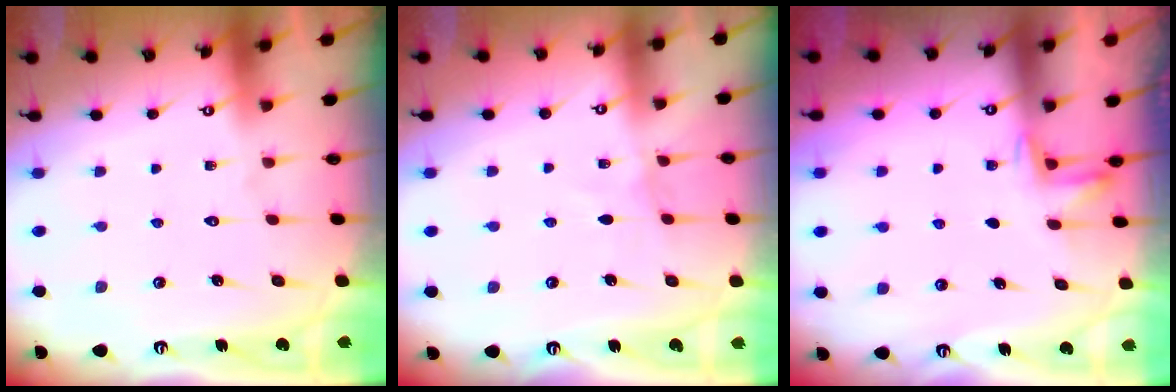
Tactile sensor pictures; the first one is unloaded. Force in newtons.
{"total": 2.9, "press": 2.9, "slide": 0.4}
{"total": 2.6, "press": 2.5, "slide": 0.7}